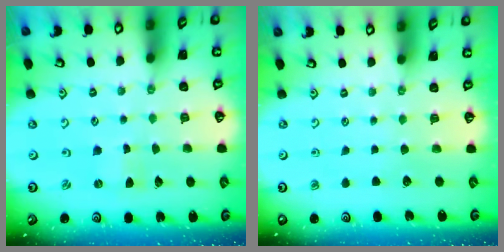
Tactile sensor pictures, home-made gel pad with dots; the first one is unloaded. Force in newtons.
{"total": 0.0}